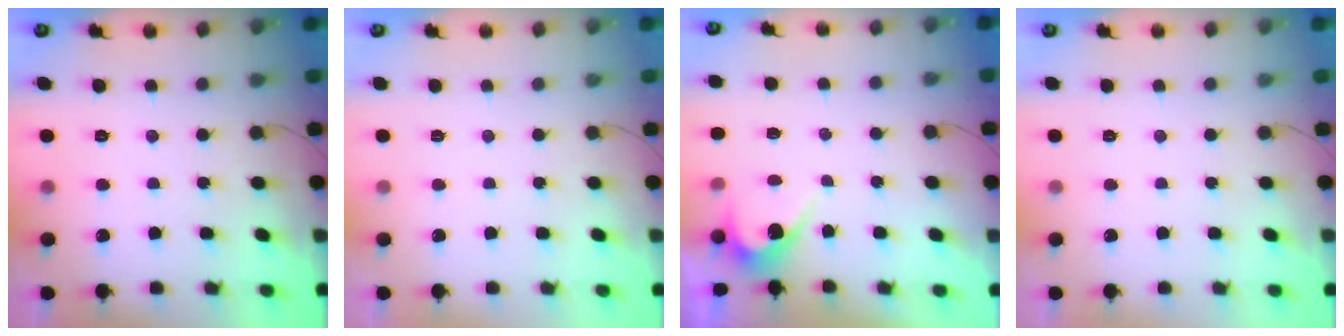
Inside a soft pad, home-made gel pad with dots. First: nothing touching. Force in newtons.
{"total": 0.0}
{"total": 3.0, "press": 3.0, "slide": 0.2}
{"total": 0.0}